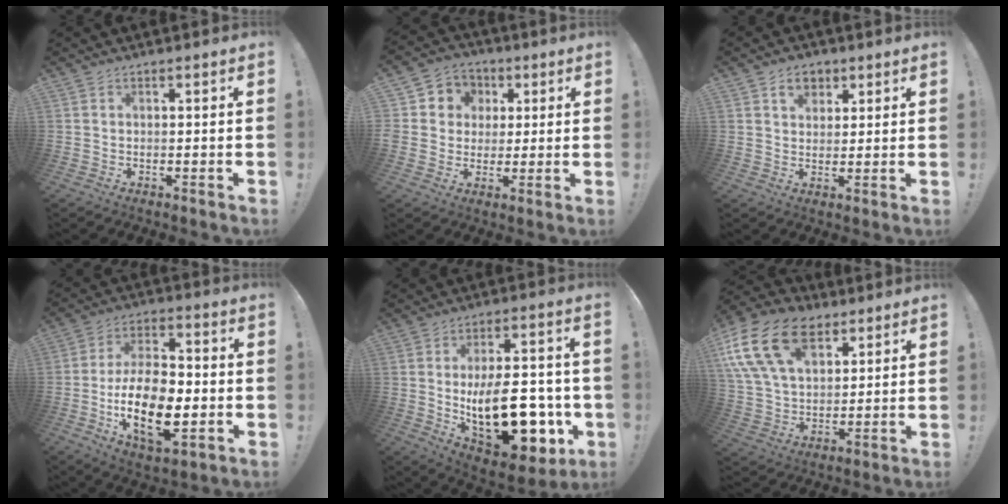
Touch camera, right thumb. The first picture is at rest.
{"total": 8.1, "force": [0.4, 7.9, 2.0], "torque": [-0.035, 0.008, 0.017]}
{"total": 6.3, "force": [3.2, 4.5, 2.9], "torque": [-0.033, -0.006, 0.057]}
{"total": 19.4, "force": [-5.0, 10.3, 15.6], "torque": [-0.289, 0.017, -0.083]}
{"total": 22.1, "force": [-3.8, 11.4, 18.5], "torque": [-0.292, 0.014, -0.045]}
{"total": 21.2, "force": [10.0, 13.8, 12.7], "torque": [-0.242, -0.045, 0.181]}